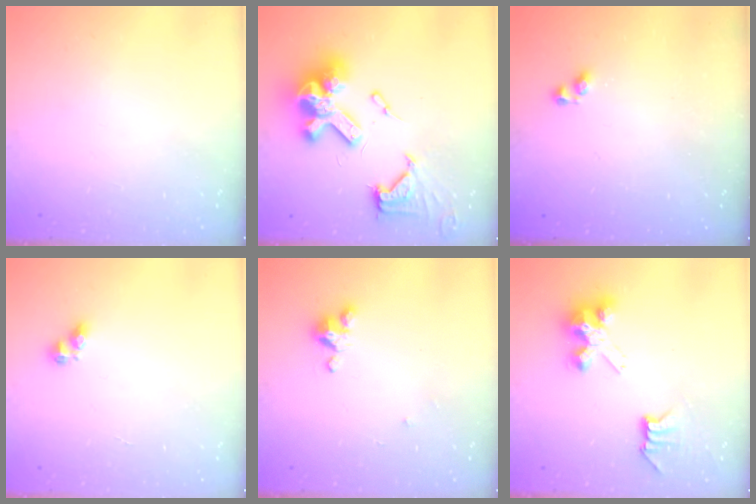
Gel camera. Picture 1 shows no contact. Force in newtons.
{"total": 20.4, "press": 20.3, "slide": 2.1}
{"total": 2.9, "press": 2.9, "slide": 0.6}
{"total": 6.1, "press": 6.1, "slide": 0.7}
{"total": 2.9, "press": 2.9, "slide": 0.3}
{"total": 7.3, "press": 7.3, "slide": 0.2}